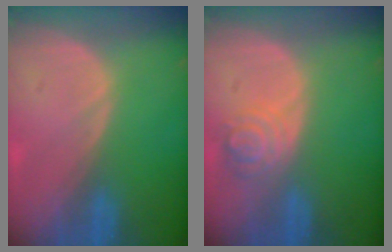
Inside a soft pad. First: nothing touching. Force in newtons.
{"total": 4.2, "press": 4.2, "slide": 0.7}